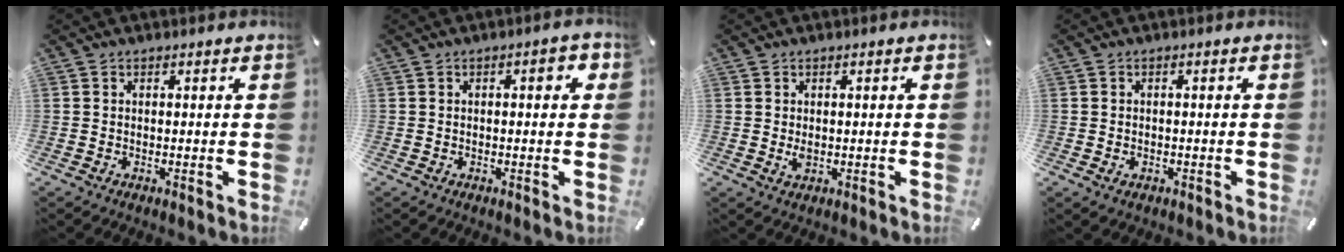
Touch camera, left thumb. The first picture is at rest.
{"total": 3.5, "force": [0.5, 1.3, 3.2], "torque": [-0.046, 0.006, 0.001]}
{"total": 1.8, "force": [0.0, 1.0, 1.5], "torque": [-0.036, -0.001, -0.003]}
{"total": 1.6, "force": [-0.7, 1.2, 0.9], "torque": [-0.017, 0.004, -0.015]}